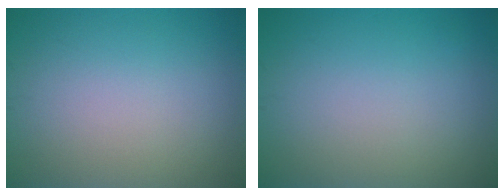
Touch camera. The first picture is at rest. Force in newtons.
{"total": 0.0}